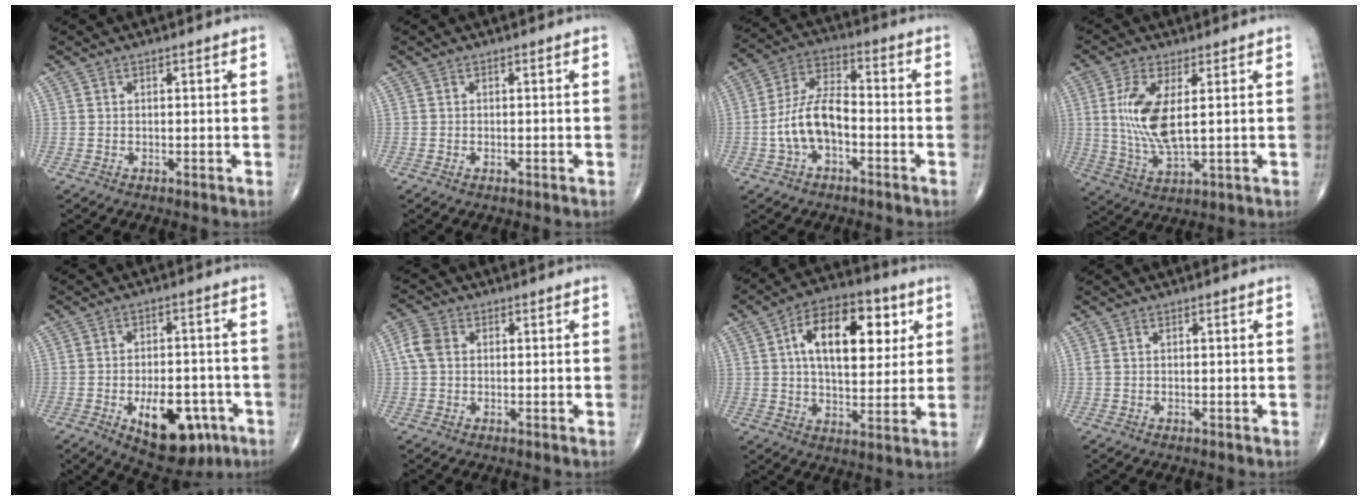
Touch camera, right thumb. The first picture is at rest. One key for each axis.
{"total": 0.0}
{"total": 11.5, "fx": -3.1, "fy": 6.6, "fz": 8.9, "tx": -0.163, "ty": 0.046, "tz": -0.065}
{"total": 10.4, "fx": 1.7, "fy": 3.7, "fz": 9.5, "tx": -0.208, "ty": -0.018, "tz": 0.038}
{"total": 14.2, "fx": -5.8, "fy": 7.4, "fz": 10.6, "tx": -0.124, "ty": 0.022, "tz": -0.071}
{"total": 4.0, "fx": 0.5, "fy": 3.1, "fz": 2.6, "tx": -0.059, "ty": 0.013, "tz": 0.003}
{"total": 17.4, "fx": 5.0, "fy": 9.4, "fz": 13.8, "tx": -0.179, "ty": -0.001, "tz": 0.075}
{"total": 0.8, "fx": 0.3, "fy": 0.4, "fz": 0.6, "tx": -0.020, "ty": 0.012, "tz": 0.011}